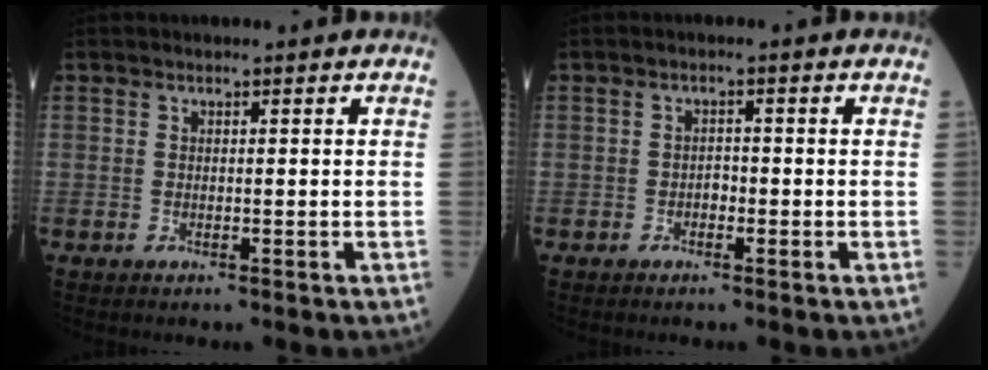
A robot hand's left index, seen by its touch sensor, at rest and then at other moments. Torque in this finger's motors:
{"motor_torque": [-0.08, 0.15, -0.01, -0.01]}